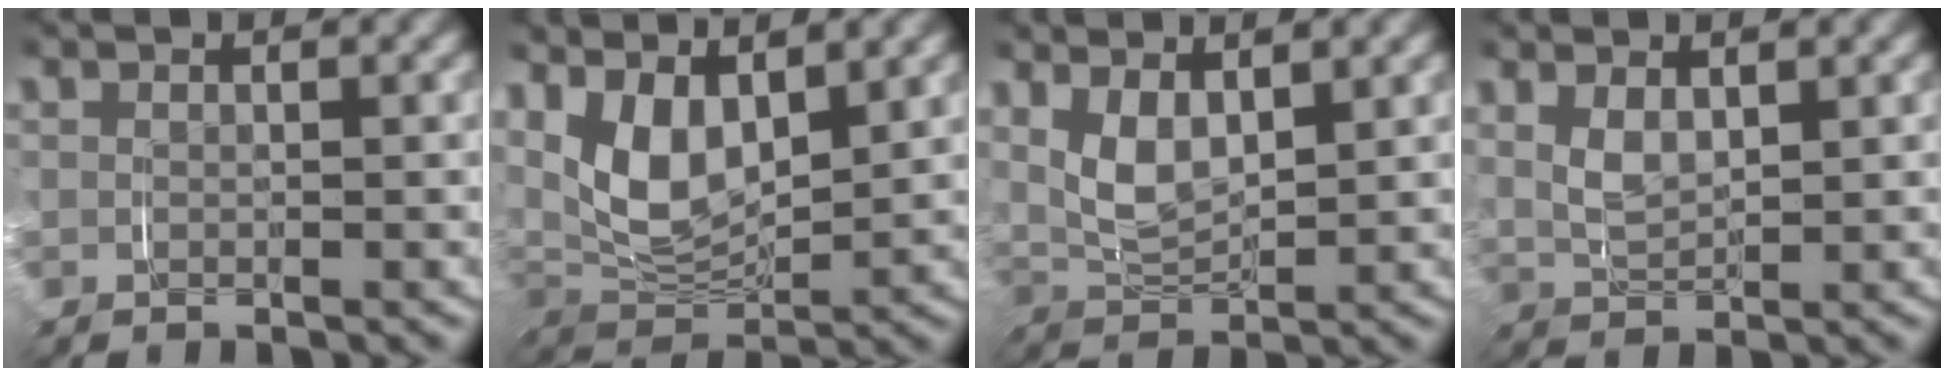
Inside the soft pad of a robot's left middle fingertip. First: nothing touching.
{"total": 8.2, "force": [2.0, 5.5, 5.8], "torque": [-0.137, -0.007, 0.034]}
{"total": 5.9, "force": [1.5, 4.1, 4.0], "torque": [-0.105, -0.013, 0.028]}
{"total": 3.1, "force": [1.0, 1.9, 2.1], "torque": [-0.056, -0.009, 0.025]}